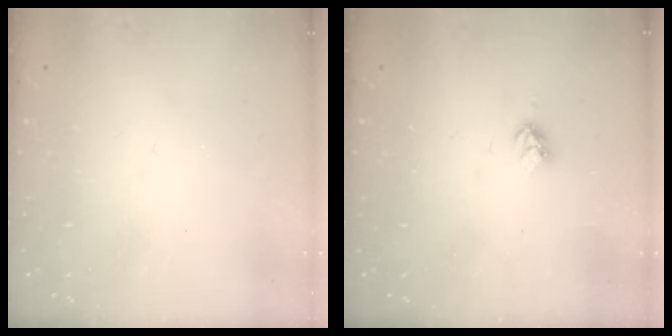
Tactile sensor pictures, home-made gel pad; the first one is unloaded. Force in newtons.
{"total": 3.2, "press": 3.2, "slide": 0.5}